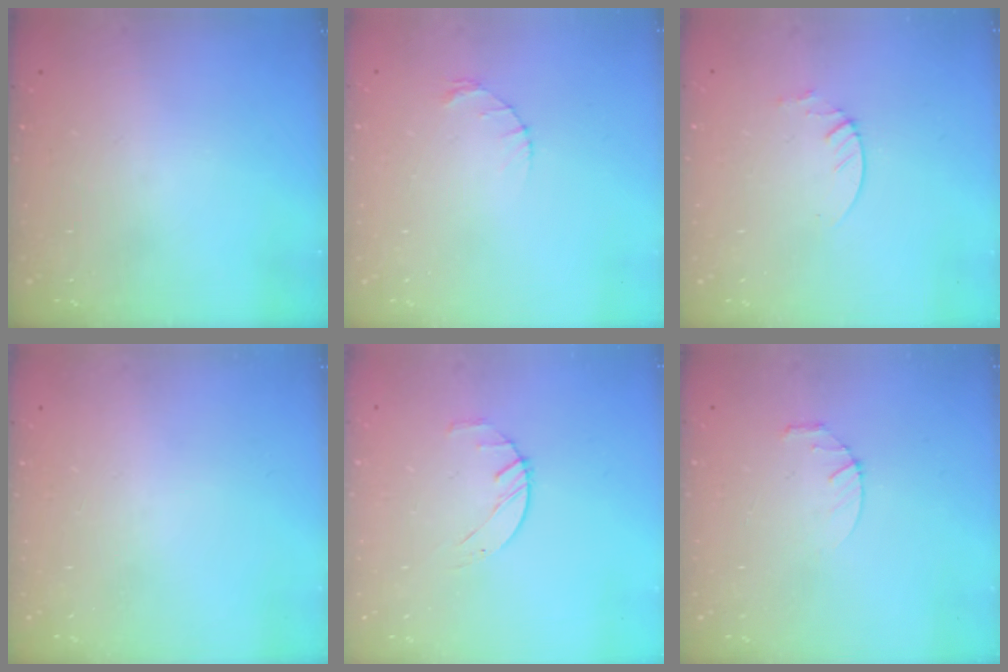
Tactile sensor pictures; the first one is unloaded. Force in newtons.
{"total": 1.2, "press": 1.1, "slide": 0.2}
{"total": 1.9, "press": 1.9, "slide": 0.2}
{"total": 0.0}
{"total": 2.5, "press": 2.5, "slide": 0.4}
{"total": 2.8, "press": 2.8, "slide": 0.4}